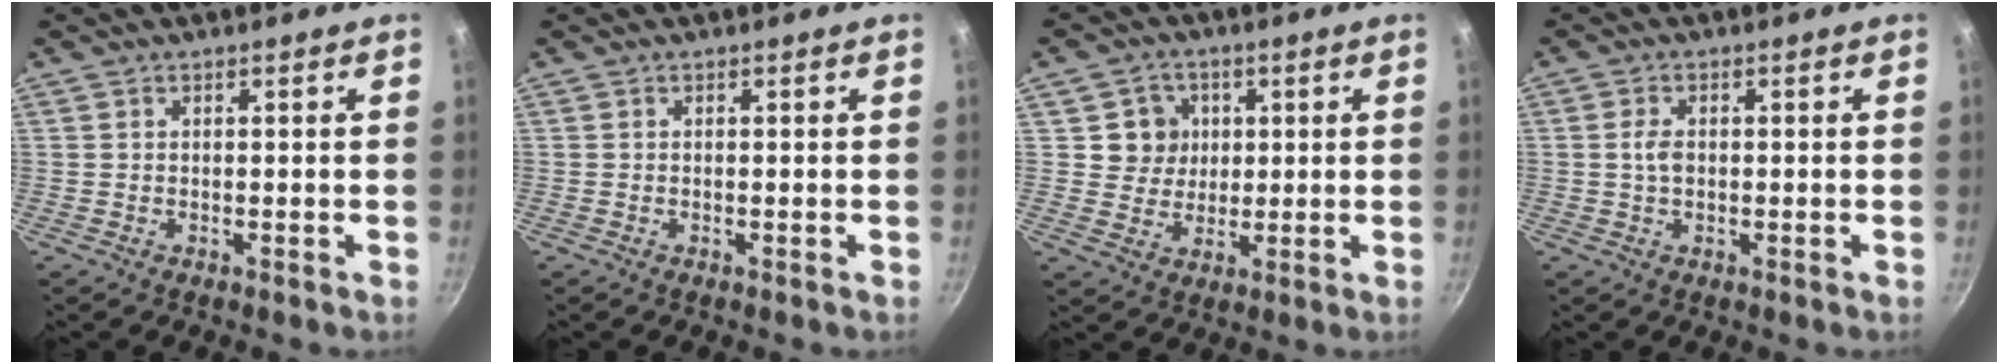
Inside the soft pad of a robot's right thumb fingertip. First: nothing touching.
{"total": 0.0}
{"total": 6.5, "force": [1.6, 6.2, 1.6], "torque": [0.014, -0.003, 0.024]}
{"total": 2.7, "force": [0.0, 1.7, 2.0], "torque": [-0.036, 0.005, -0.001]}